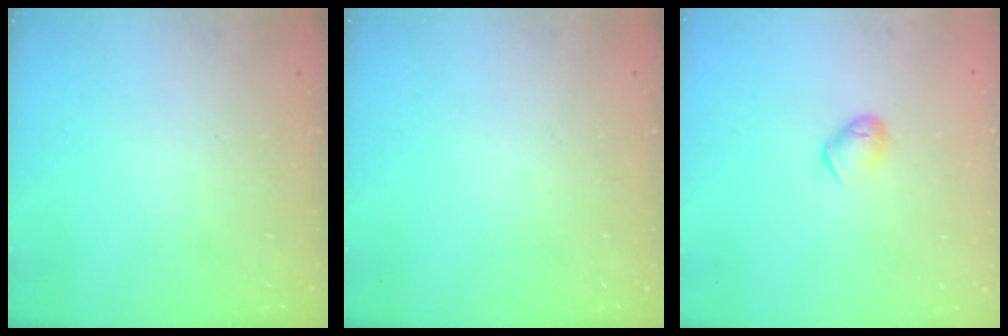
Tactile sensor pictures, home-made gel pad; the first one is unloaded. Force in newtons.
{"total": 0.0}
{"total": 6.5, "press": 6.4, "slide": 0.9}